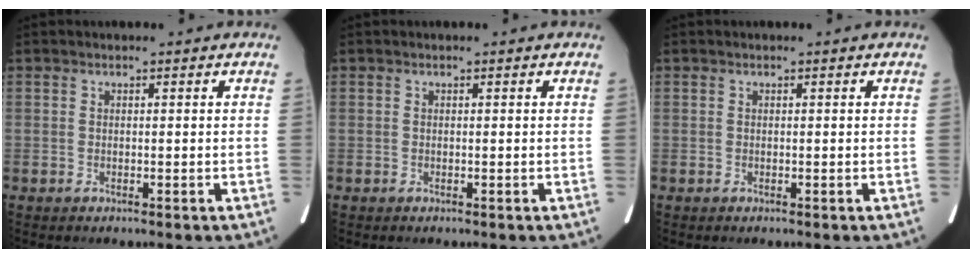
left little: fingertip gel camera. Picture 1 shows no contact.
{"total": 0.0}
{"total": 0.0}